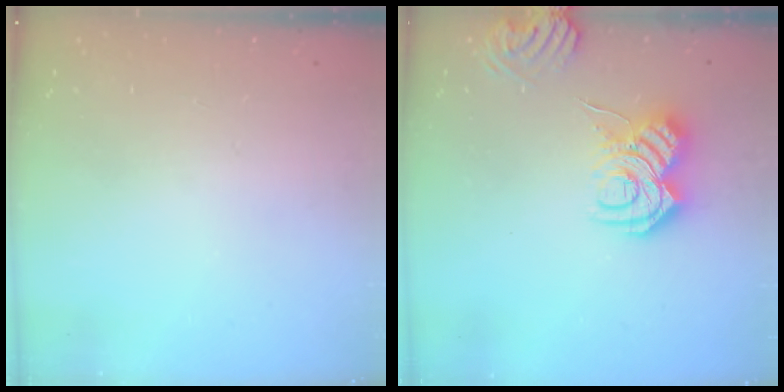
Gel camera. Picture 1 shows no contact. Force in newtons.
{"total": 9.5, "press": 9.5, "slide": 1.0}